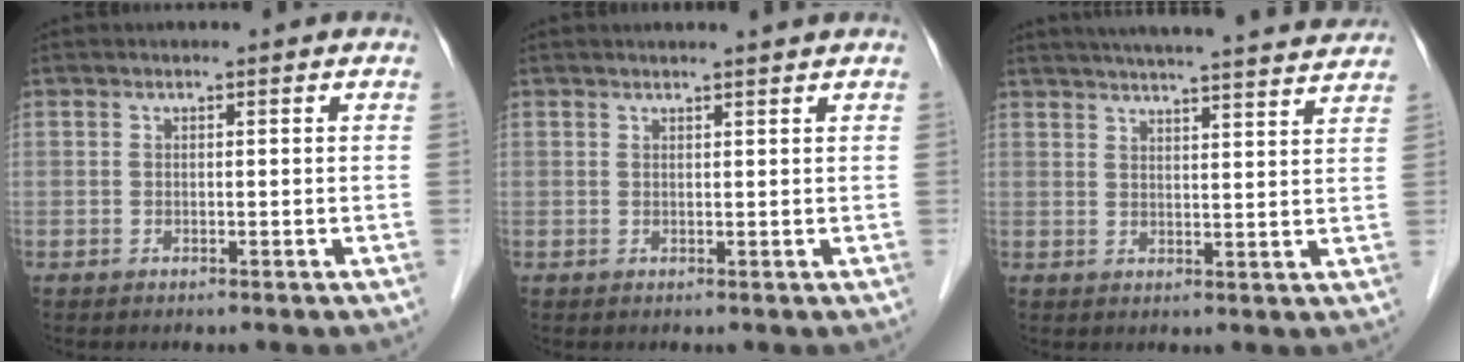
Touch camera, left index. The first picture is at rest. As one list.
[{"total": 2.3, "force": [2.1, -0.6, 0.8], "torque": [-0.013, 0.004, 0.029]}, {"total": 20.4, "force": [18.9, 0.5, 7.8], "torque": [-0.117, 0.003, 0.241]}]